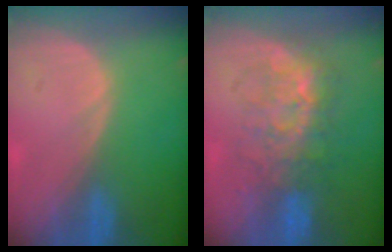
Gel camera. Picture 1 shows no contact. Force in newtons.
{"total": 7.8, "press": 7.7, "slide": 1.6}